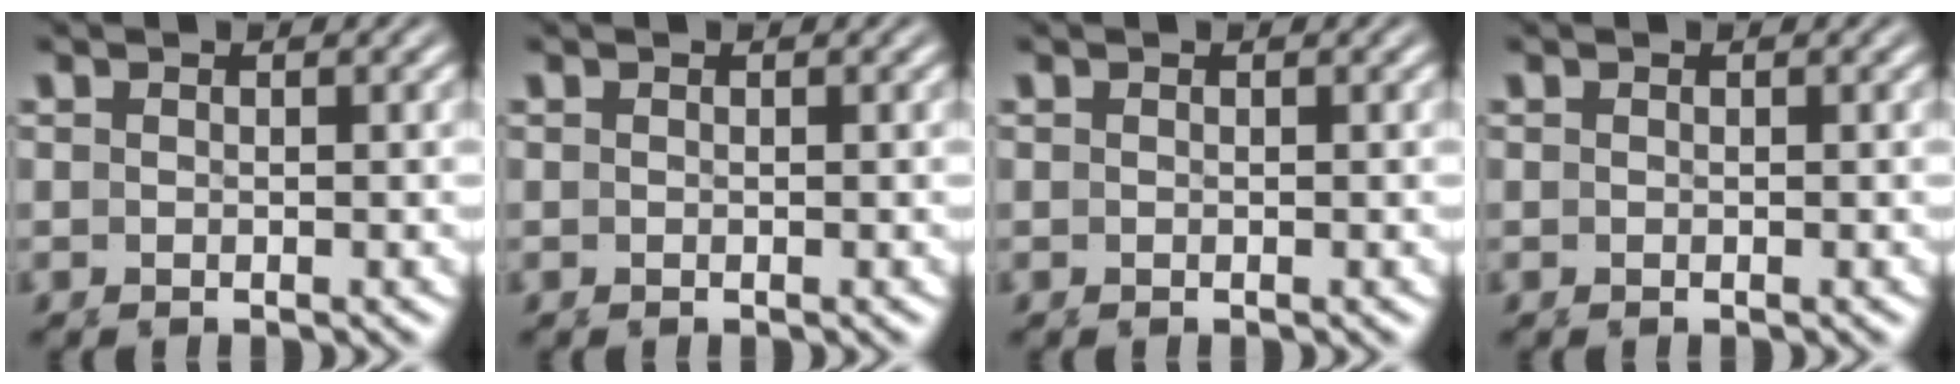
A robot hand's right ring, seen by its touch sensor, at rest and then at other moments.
{"total": 0.0}
{"total": 0.0}
{"total": 0.0}